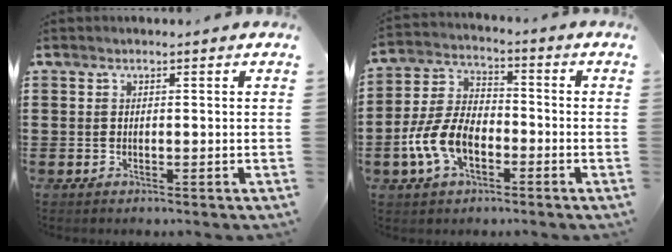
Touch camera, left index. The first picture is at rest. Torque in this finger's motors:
{"motor_torque": [1.61, 0.52, 0.69, 0.11]}